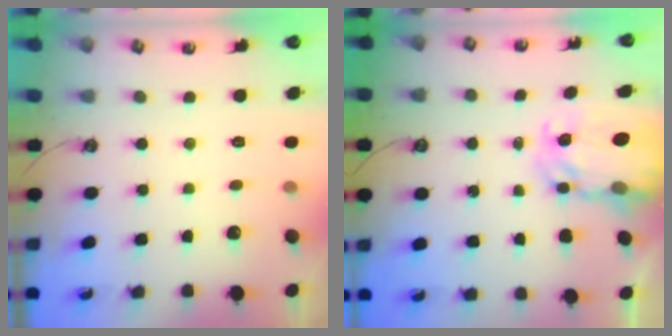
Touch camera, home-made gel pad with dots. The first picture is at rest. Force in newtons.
{"total": 8.4, "press": 8.4, "slide": 0.7}